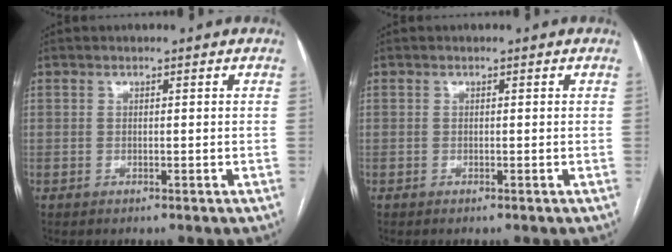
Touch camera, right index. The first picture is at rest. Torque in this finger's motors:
{"motor_torque": [0.16, 0.10, -0.02, -0.01]}